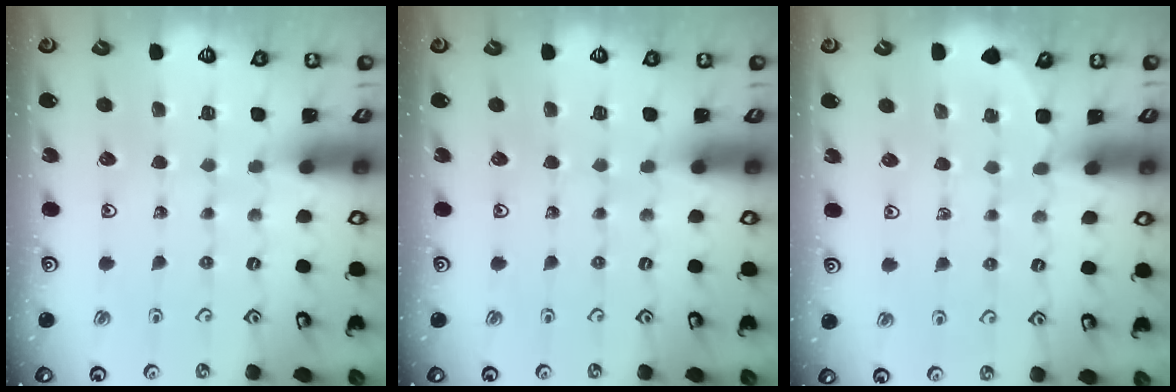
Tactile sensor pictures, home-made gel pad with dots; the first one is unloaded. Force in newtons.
{"total": 0.0}
{"total": 2.3, "press": 2.3, "slide": 0.2}